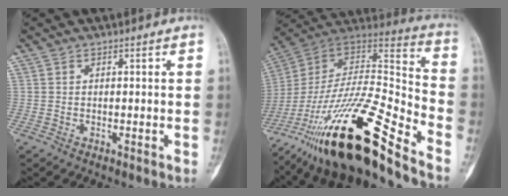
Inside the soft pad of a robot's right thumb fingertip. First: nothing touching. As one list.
[{"total": 30.2, "force": [-19.2, 6.4, 22.4], "torque": [-0.400, 0.057, -0.330]}]